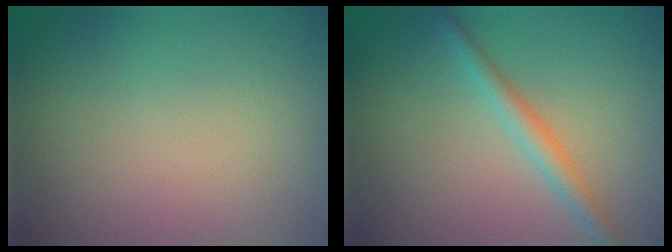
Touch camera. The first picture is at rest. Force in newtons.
{"total": 1.5, "press": 1.5, "slide": 0.1}